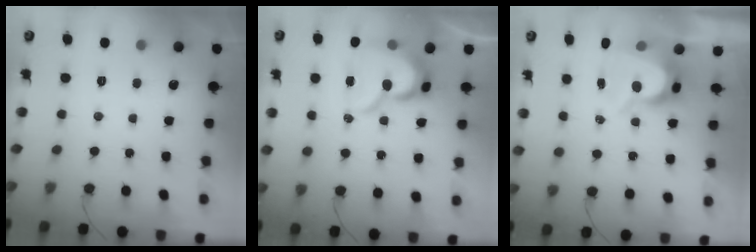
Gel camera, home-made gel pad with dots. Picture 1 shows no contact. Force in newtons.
{"total": 14.3, "press": 14.2, "slide": 1.6}
{"total": 8.5, "press": 8.5, "slide": 0.7}